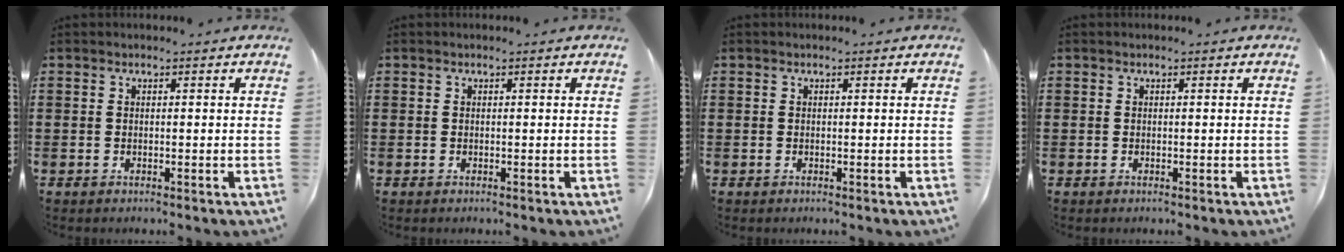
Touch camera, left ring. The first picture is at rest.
{"total": 0.0}
{"total": 0.0}
{"total": 0.0}